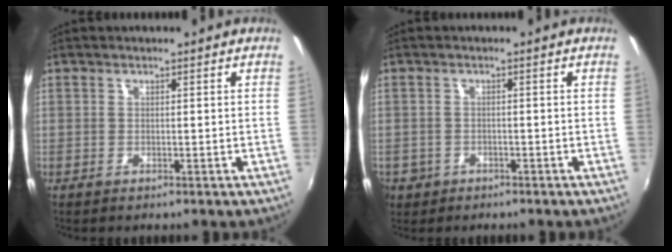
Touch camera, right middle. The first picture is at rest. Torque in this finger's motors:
{"motor_torque": [0.09, -0.10, 0.03, 0.02]}